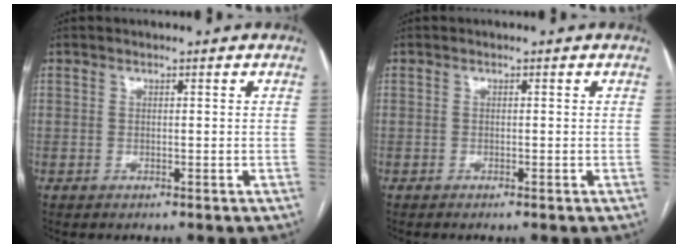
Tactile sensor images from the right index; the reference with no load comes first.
{"total": 0.0}